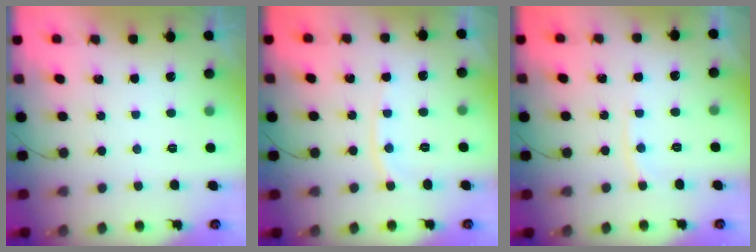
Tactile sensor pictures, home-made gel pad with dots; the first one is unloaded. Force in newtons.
{"total": 5.7, "press": 5.6, "slide": 0.8}
{"total": 4.1, "press": 4.1, "slide": 0.6}